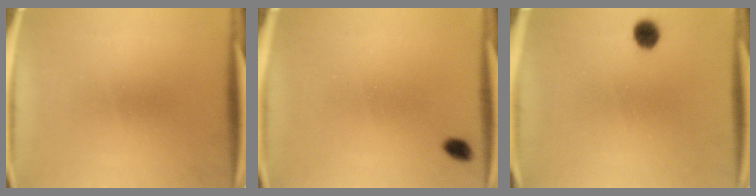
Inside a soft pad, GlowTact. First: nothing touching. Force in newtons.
{"total": 2.0}
{"total": 3.4}